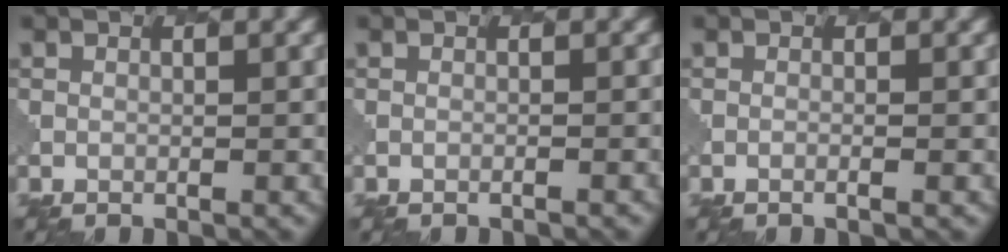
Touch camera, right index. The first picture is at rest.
{"total": 0.6, "force": [-0.5, 0.1, 0.2], "torque": [0.002, -0.002, -0.016]}
{"total": 0.7, "force": [-0.3, 0.2, 0.6], "torque": [-0.006, -0.001, -0.010]}